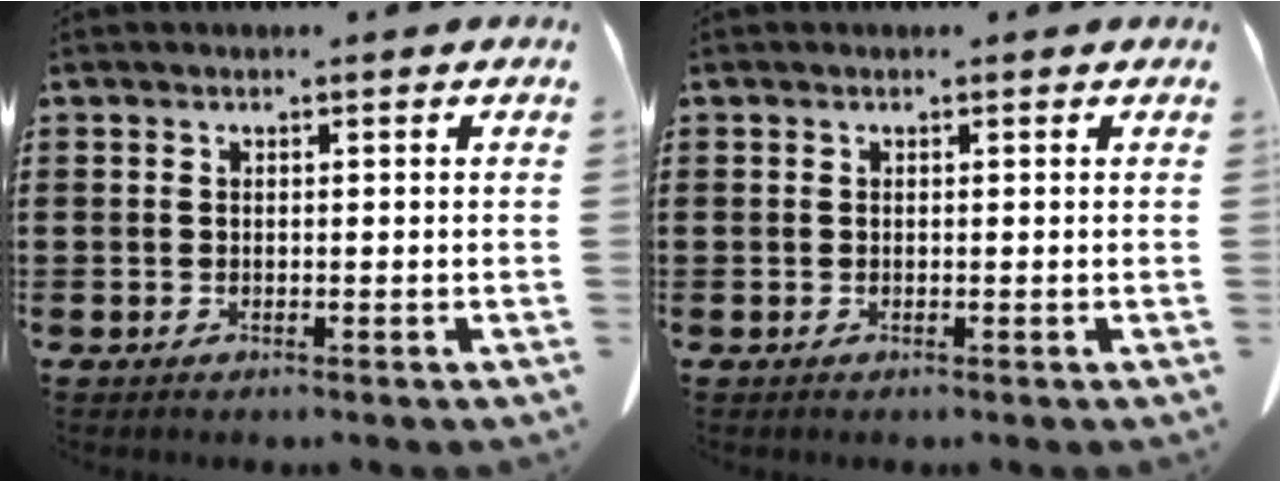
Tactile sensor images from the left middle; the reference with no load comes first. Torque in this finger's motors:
{"motor_torque": [0.21, 0.02, -0.03, 0.01]}